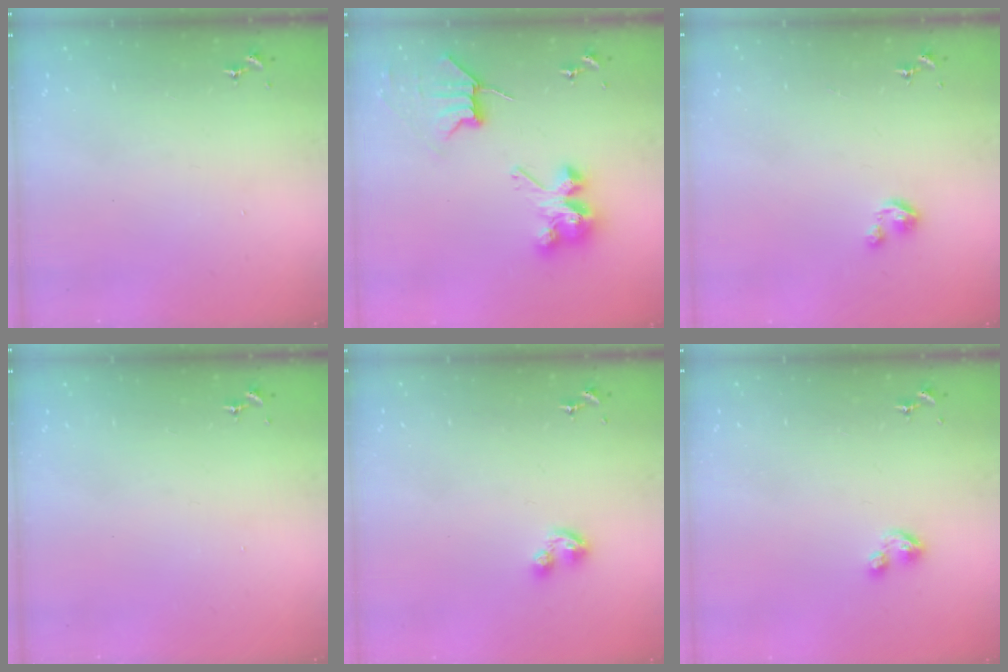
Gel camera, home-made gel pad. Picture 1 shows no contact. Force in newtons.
{"total": 8.7, "press": 8.6, "slide": 1.4}
{"total": 2.5, "press": 2.5, "slide": 0.3}
{"total": 0.0}
{"total": 5.1, "press": 5.1, "slide": 0.6}
{"total": 5.2, "press": 5.2, "slide": 0.5}